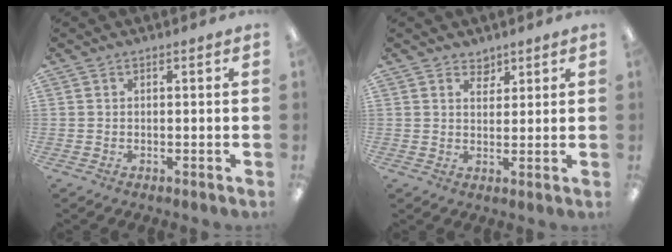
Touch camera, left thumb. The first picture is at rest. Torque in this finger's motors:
{"motor_torque": [-0.29, -0.22, -0.06, -0.12, -0.03]}